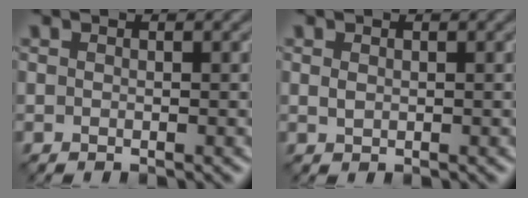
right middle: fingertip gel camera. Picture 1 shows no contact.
{"total": 0.7, "force": [0.2, 0.5, 0.4], "torque": [-0.012, -0.001, 0.006]}